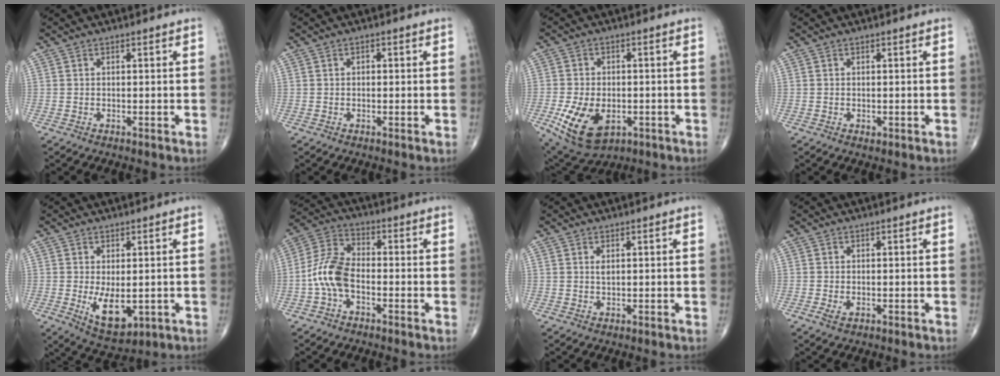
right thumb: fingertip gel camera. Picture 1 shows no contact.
{"total": 0.8, "force": [0.1, 0.5, 0.6], "torque": [-0.009, 0.002, 0.002]}
{"total": 12.4, "force": [-3.9, 7.6, 8.9], "torque": [-0.156, 0.004, -0.049]}
{"total": 0.7, "force": [-0.2, 0.5, 0.4], "torque": [-0.006, -0.001, -0.001]}
{"total": 7.8, "force": [-1.1, 4.0, 6.6], "torque": [-0.094, -0.020, -0.002]}
{"total": 8.8, "force": [-2.4, 5.0, 6.8], "torque": [-0.143, 0.032, -0.056]}
{"total": 1.1, "force": [0.4, 0.4, 0.9], "torque": [-0.015, 0.000, 0.010]}
{"total": 1.8, "force": [-0.6, 1.0, 1.3], "torque": [-0.028, -0.001, -0.009]}